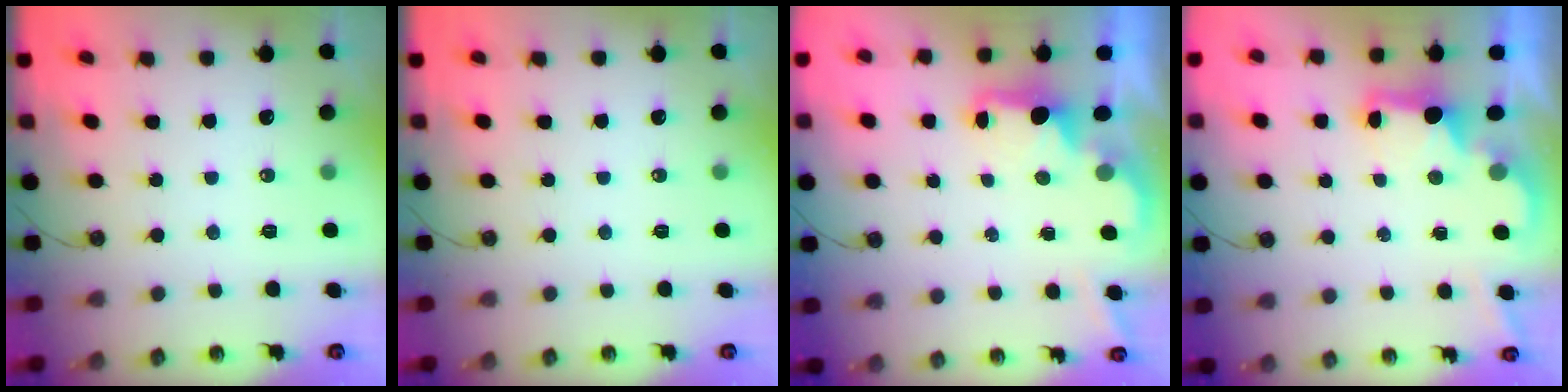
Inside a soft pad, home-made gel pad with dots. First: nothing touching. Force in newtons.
{"total": 0.0}
{"total": 1.9, "press": 1.7, "slide": 0.7}
{"total": 2.5, "press": 2.3, "slide": 0.8}